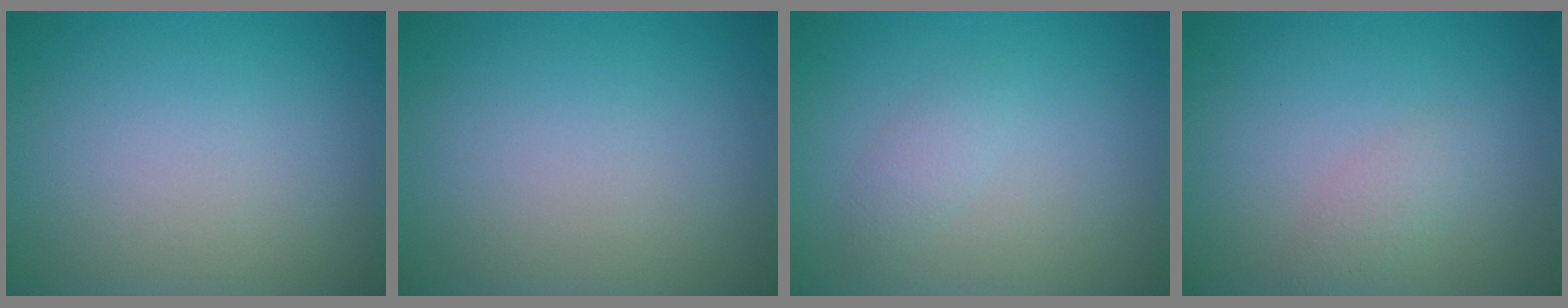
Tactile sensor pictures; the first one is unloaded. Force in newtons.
{"total": 0.0}
{"total": 1.2, "press": 1.2, "slide": 0.0}
{"total": 1.5, "press": 1.5, "slide": 0.1}